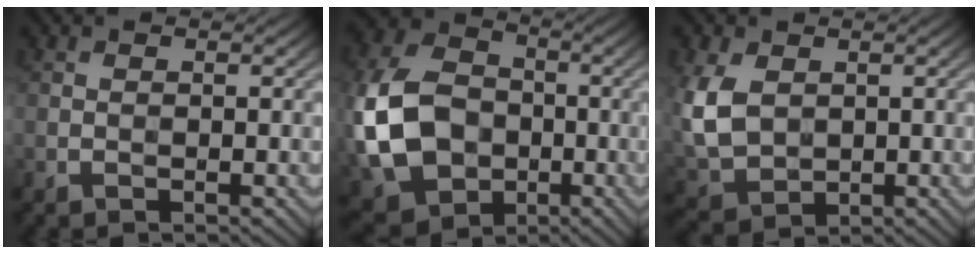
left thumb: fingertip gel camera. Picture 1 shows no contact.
{"total": 14.8, "force": [-2.6, 11.4, 9.0], "torque": [-0.238, -0.010, -0.059]}
{"total": 8.4, "force": [1.3, 6.2, 5.6], "torque": [-0.176, -0.010, 0.032]}